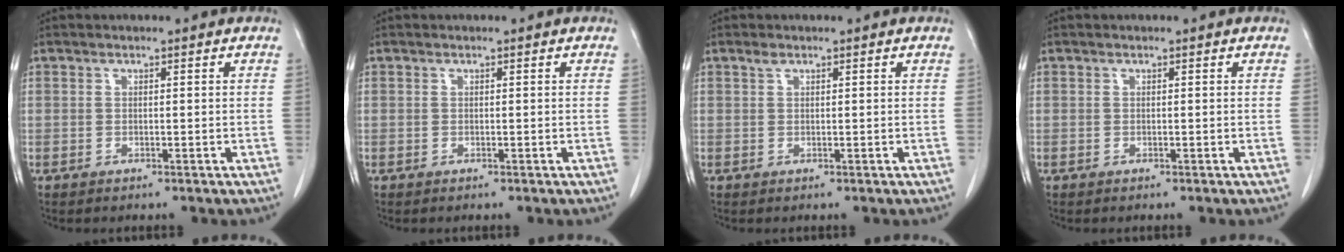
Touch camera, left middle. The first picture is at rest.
{"total": 0.0}
{"total": 0.7, "force": [0.5, 0.3, 0.4], "torque": [-0.009, 0.004, 0.010]}
{"total": 0.0}